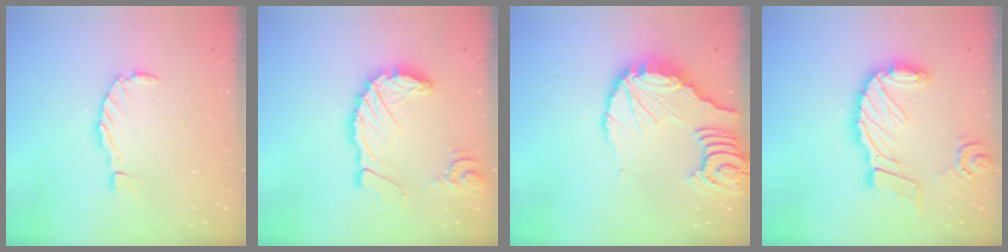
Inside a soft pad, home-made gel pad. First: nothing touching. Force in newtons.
{"total": 13.7, "press": 13.6, "slide": 1.7}
{"total": 10.7, "press": 10.6, "slide": 1.3}
{"total": 17.2, "press": 17.0, "slide": 2.1}